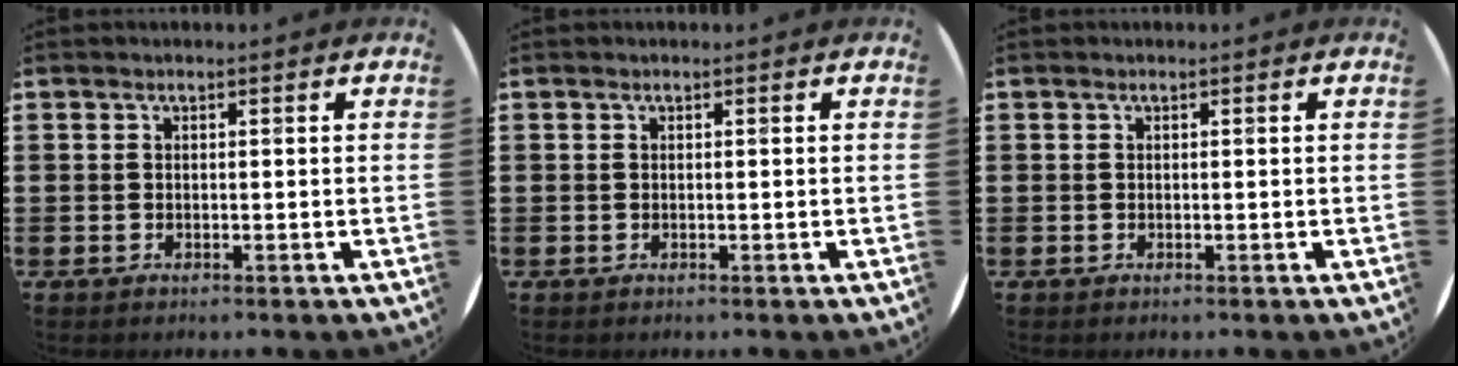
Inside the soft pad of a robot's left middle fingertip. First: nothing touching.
{"total": 0.0}
{"total": 0.0}